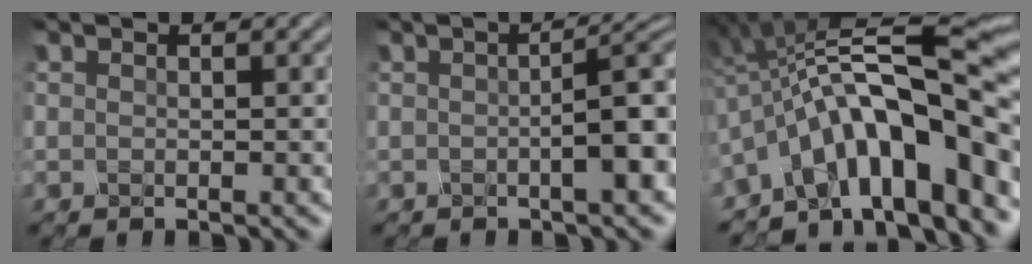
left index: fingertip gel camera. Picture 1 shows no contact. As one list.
[{"total": 6.4, "force": [-0.3, 1.8, 6.2], "torque": [-0.058, 0.012, -0.009]}, {"total": 14.8, "force": [-4.1, 5.2, 13.2], "torque": [-0.166, 0.030, -0.077]}]